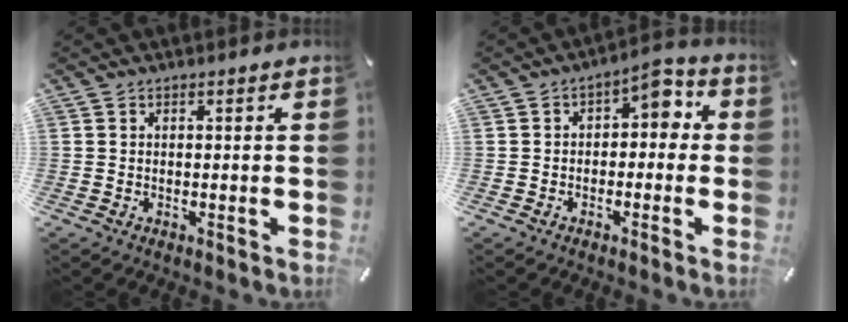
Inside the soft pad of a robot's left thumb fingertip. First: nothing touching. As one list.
[{"total": 4.7, "force": [0.5, 3.2, 3.4], "torque": [-0.049, -0.005, -0.003]}]